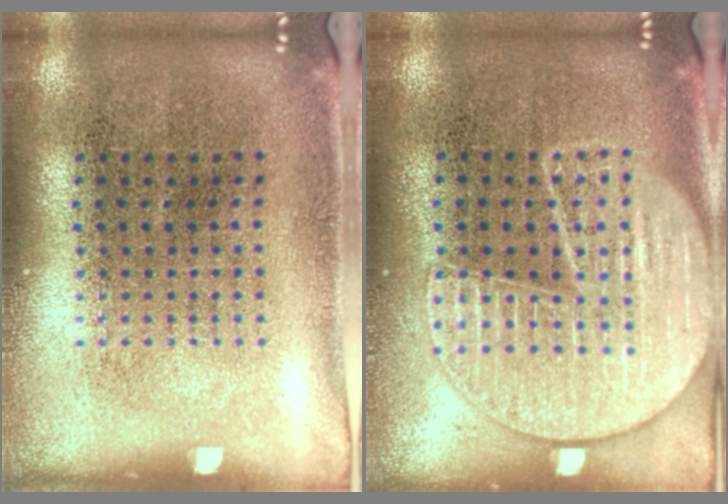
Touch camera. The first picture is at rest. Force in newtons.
{"total": 2.0, "press": 2.0, "slide": 0.2}